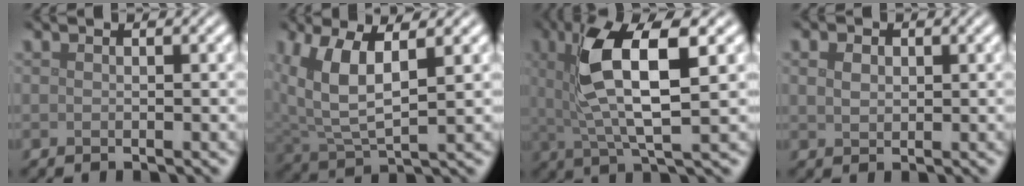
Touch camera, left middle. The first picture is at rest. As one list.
[{"total": 6.2, "force": [2.4, 2.8, 5.0], "torque": [-0.114, 0.000, 0.049]}, {"total": 8.5, "force": [2.3, 2.4, 7.8], "torque": [-0.149, 0.002, 0.040]}, {"total": 1.7, "force": [0.6, 1.3, 1.0], "torque": [-0.017, 0.003, 0.008]}]